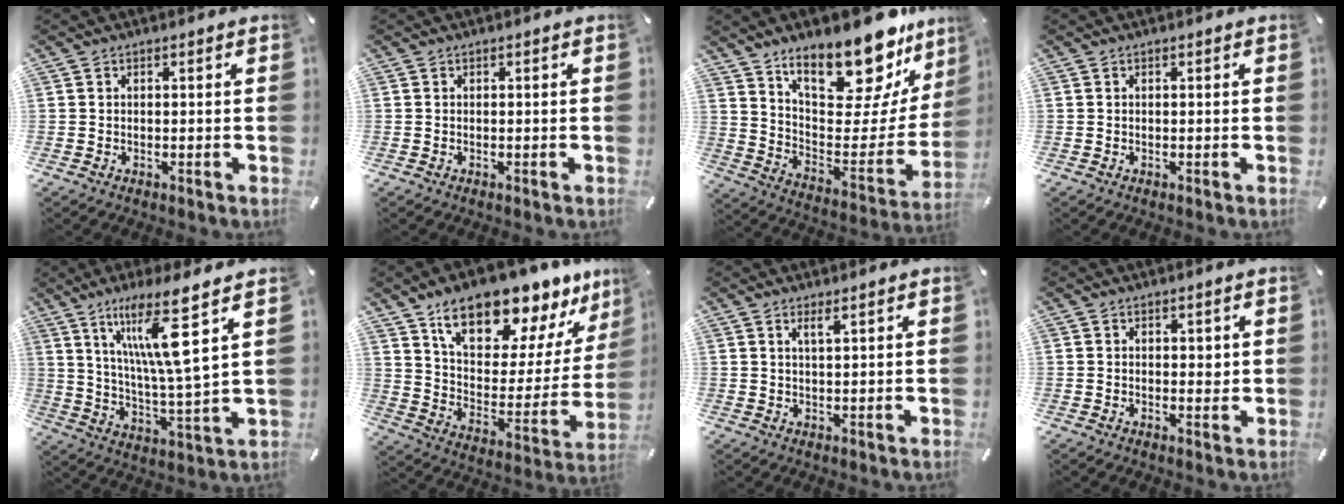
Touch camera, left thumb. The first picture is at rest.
{"total": 0.0}
{"total": 22.7, "force": [17.2, 9.5, 11.3], "torque": [-0.156, -0.127, 0.292]}
{"total": 0.0}
{"total": 15.1, "force": [8.4, 1.6, 12.4], "torque": [-0.227, -0.032, 0.130]}
{"total": 18.3, "force": [14.8, 7.5, 7.6], "torque": [-0.119, -0.118, 0.254]}
{"total": 2.5, "force": [1.6, 0.2, 1.8], "torque": [-0.038, 0.000, 0.028]}
{"total": 1.8, "force": [0.6, 1.2, 1.2], "torque": [-0.009, -0.002, 0.007]}